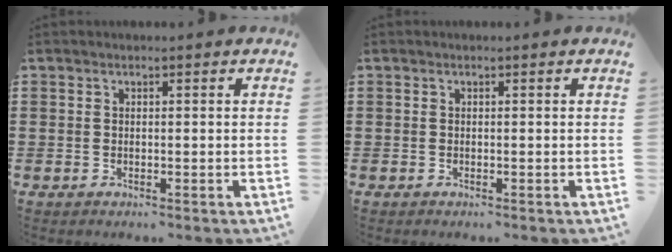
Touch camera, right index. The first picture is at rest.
{"total": 0.0}